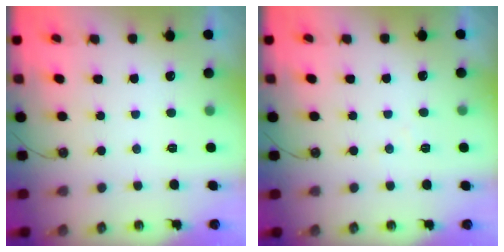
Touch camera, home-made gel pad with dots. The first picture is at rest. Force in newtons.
{"total": 4.5, "press": 4.5, "slide": 0.7}